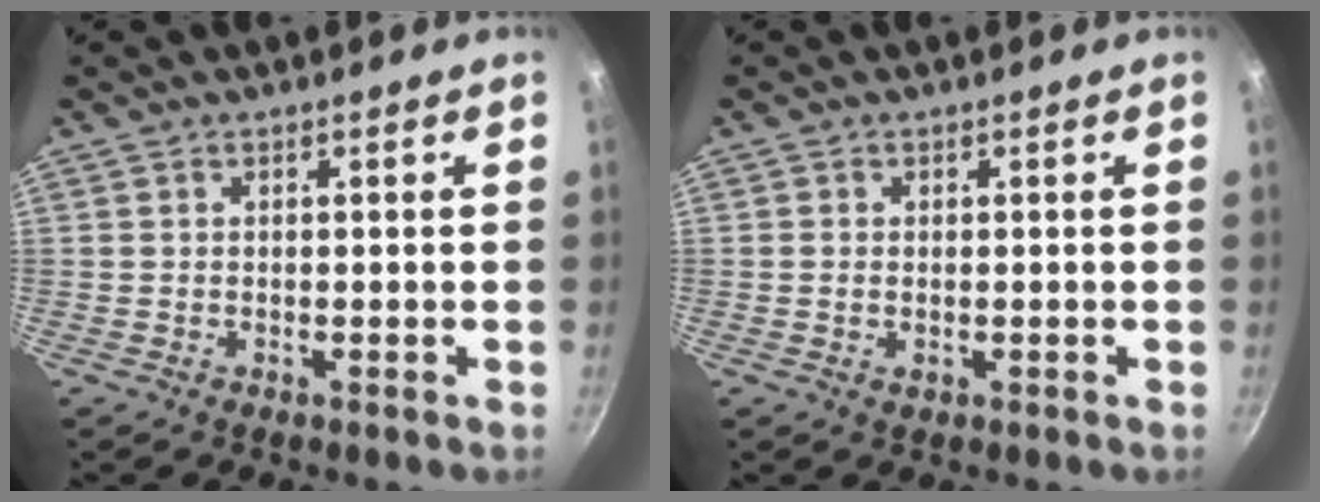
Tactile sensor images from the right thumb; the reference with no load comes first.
{"total": 1.1, "force": [-0.1, 0.7, 0.8], "torque": [-0.013, -0.001, -0.003]}